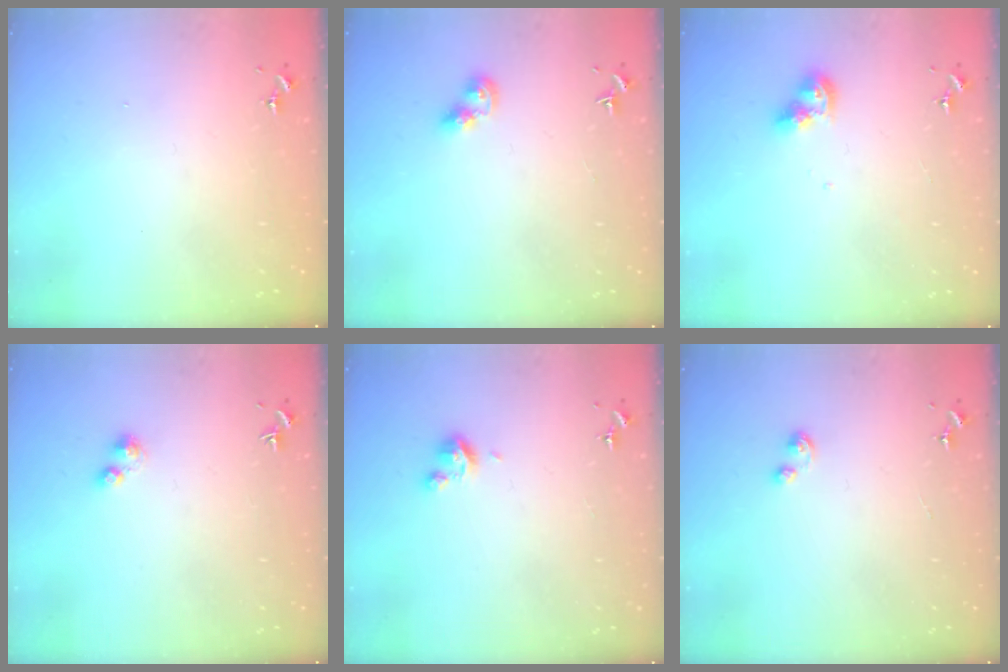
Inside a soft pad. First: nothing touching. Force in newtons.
{"total": 7.1, "press": 7.0, "slide": 0.8}
{"total": 9.0, "press": 9.0, "slide": 1.0}
{"total": 2.4, "press": 2.3, "slide": 0.3}
{"total": 4.7, "press": 4.7, "slide": 0.5}
{"total": 3.1, "press": 3.1, "slide": 0.3}